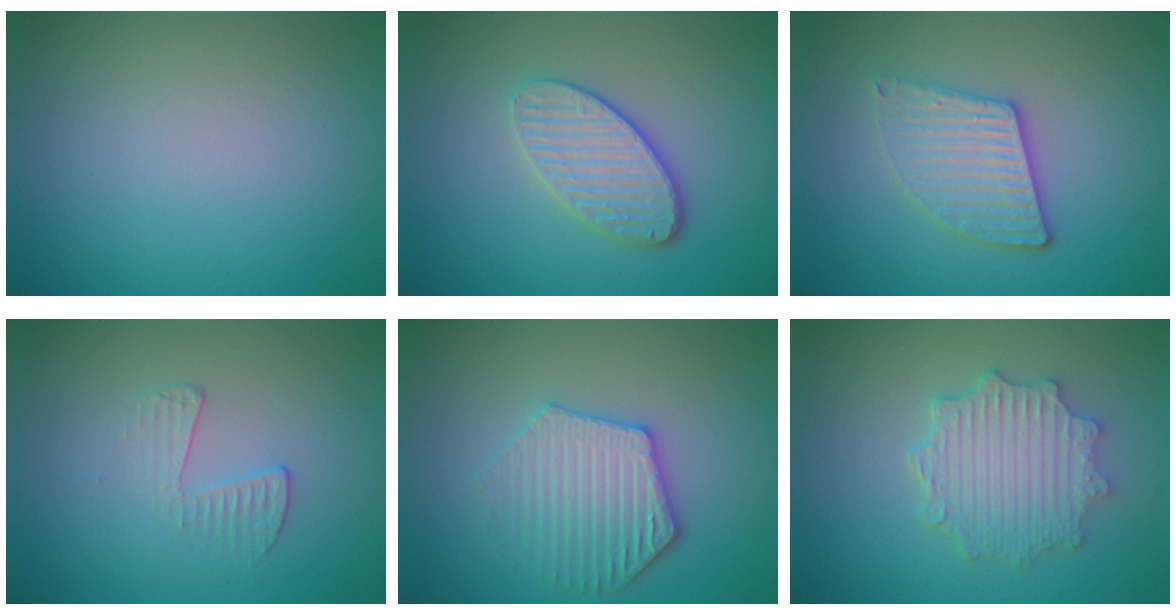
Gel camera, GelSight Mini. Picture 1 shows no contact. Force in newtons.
{"total": 3.9, "press": 3.3, "slide": 2.0}
{"total": 3.8, "press": 3.2, "slide": 1.9}
{"total": 1.8, "press": 0.5, "slide": 1.7}
{"total": 3.5, "press": 3.4, "slide": 0.8}
{"total": 4.8, "press": 3.9, "slide": 2.8}